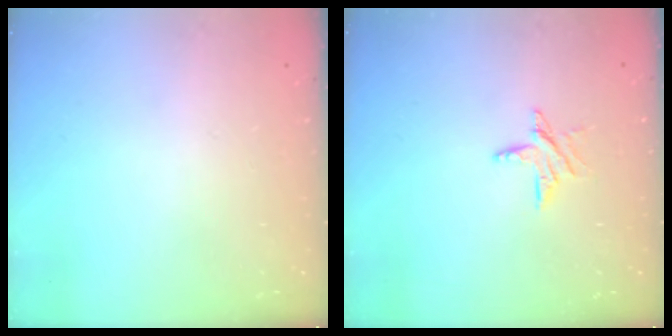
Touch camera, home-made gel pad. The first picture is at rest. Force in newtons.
{"total": 5.8, "press": 5.8, "slide": 0.5}